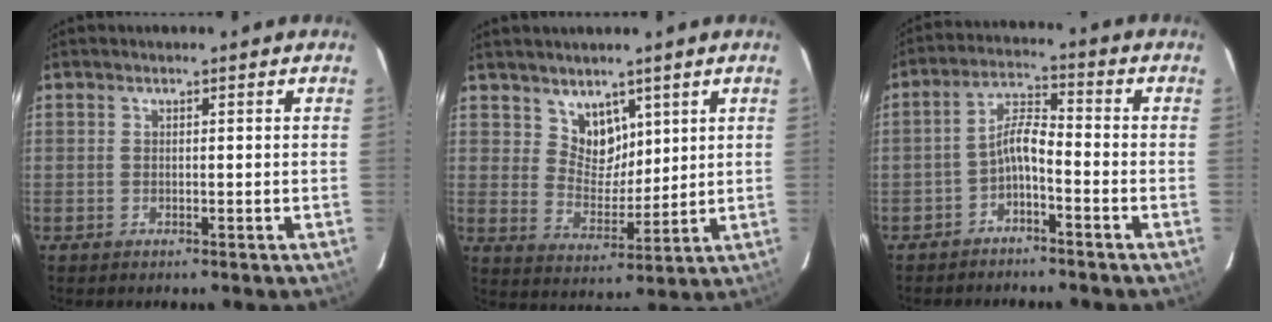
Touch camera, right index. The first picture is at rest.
{"total": 6.5, "force": [4.2, 4.5, 2.1], "torque": [-0.026, 0.001, 0.083]}
{"total": 3.9, "force": [-2.3, 0.9, 3.0], "torque": [-0.067, 0.015, -0.042]}